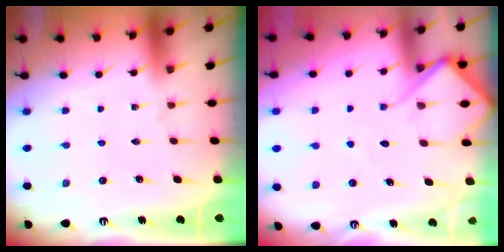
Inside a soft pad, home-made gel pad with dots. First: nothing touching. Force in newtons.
{"total": 8.7, "press": 8.7, "slide": 0.8}